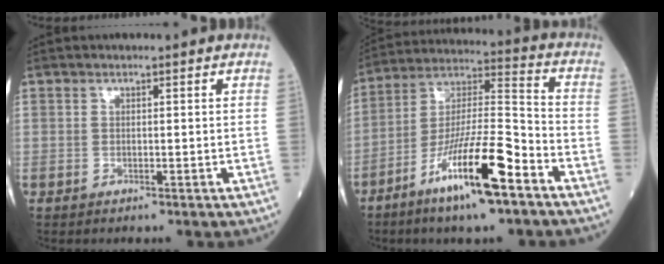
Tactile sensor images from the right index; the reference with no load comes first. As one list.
[{"total": 15.8, "force": [-8.6, 1.7, 13.2], "torque": [-0.250, -0.013, -0.153]}]